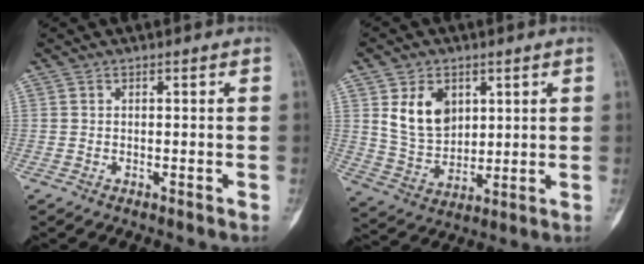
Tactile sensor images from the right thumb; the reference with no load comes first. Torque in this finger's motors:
{"motor_torque": [0.75, 1.65, 0.17, 0.07, 0.06]}